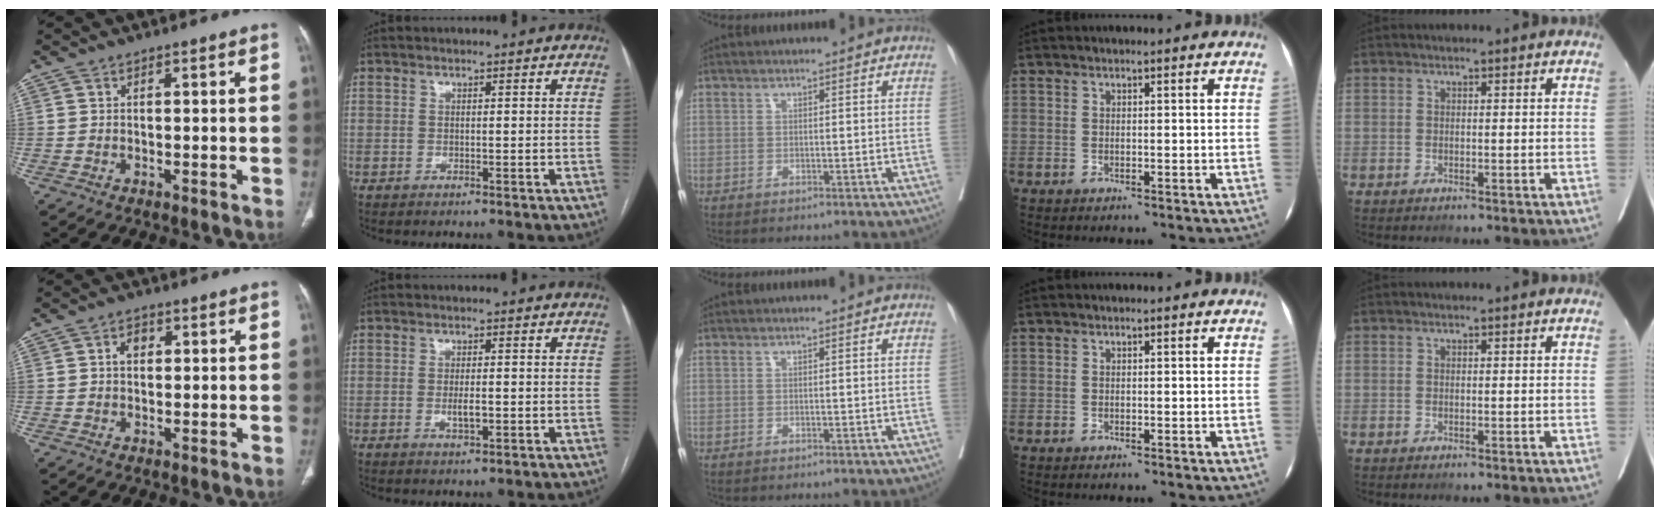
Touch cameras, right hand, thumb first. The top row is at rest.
{"thumb": {"total": 2.8, "force": [0.6, 2.0, 1.8], "torque": [-0.020, 0.007, 0.007]}, "index": {"total": 2.5, "force": [-0.5, 0.6, 2.3], "torque": [-0.048, -0.002, -0.007]}}